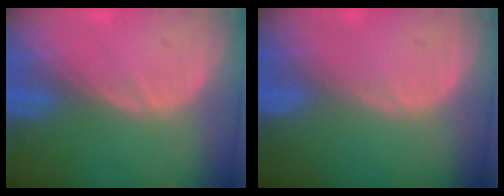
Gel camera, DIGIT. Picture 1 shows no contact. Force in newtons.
{"total": 0.0}